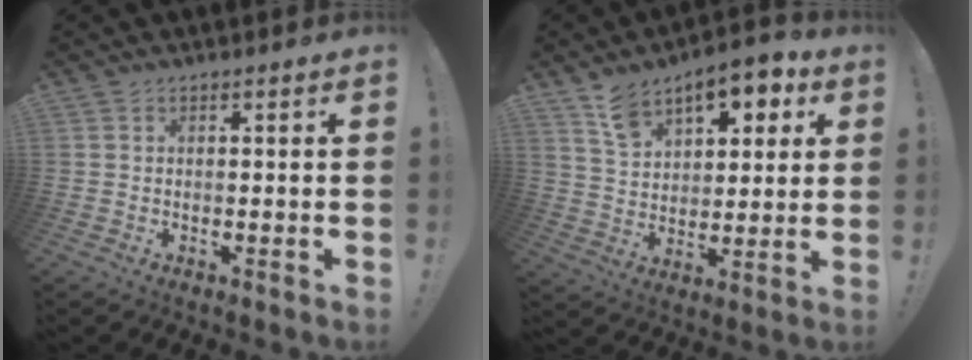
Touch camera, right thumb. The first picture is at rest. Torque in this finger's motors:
{"motor_torque": [1.28, 1.81, 1.12, 0.65, 0.06]}